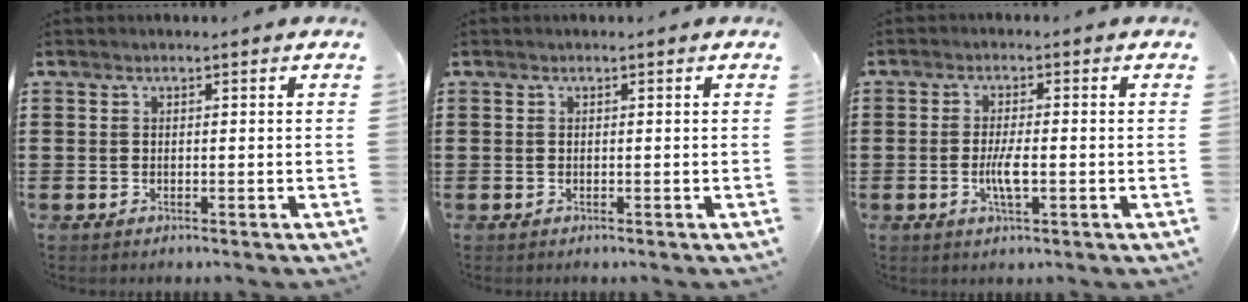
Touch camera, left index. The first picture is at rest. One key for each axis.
{"total": 0.0}
{"total": 3.9, "fx": -0.8, "fy": 0.8, "fz": 3.8, "tx": -0.071, "ty": -0.004, "tz": -0.016}